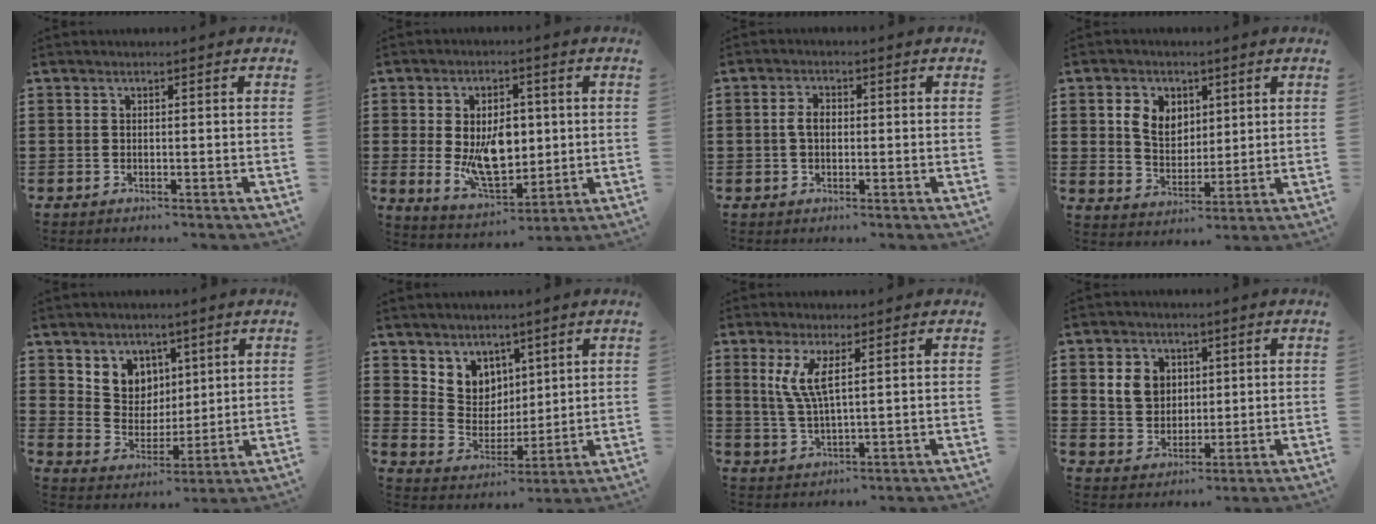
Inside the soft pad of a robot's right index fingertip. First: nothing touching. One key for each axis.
{"total": 9.8, "fx": 0.2, "fy": 5.9, "fz": 7.8, "tx": -0.129, "ty": 0.000, "tz": 0.001}
{"total": 2.2, "fx": 0.0, "fy": 1.4, "fz": 1.7, "tx": -0.035, "ty": 0.007, "tz": -0.001}
{"total": 5.7, "fx": 1.9, "fy": 4.7, "fz": 2.6, "tx": -0.064, "ty": 0.013, "tz": 0.032}
{"total": 6.4, "fx": 4.0, "fy": 5.0, "fz": -0.2, "tx": -0.028, "ty": -0.017, "tz": 0.075}
{"total": 6.4, "fx": 4.2, "fy": 4.8, "fz": -0.4, "tx": -0.034, "ty": -0.020, "tz": 0.083}
{"total": 5.4, "fx": 2.1, "fy": 1.3, "fz": 4.9, "tx": -0.111, "ty": -0.002, "tz": 0.032}
{"total": 5.8, "fx": 1.9, "fy": 5.0, "fz": 2.2, "tx": -0.066, "ty": 0.018, "tz": 0.034}